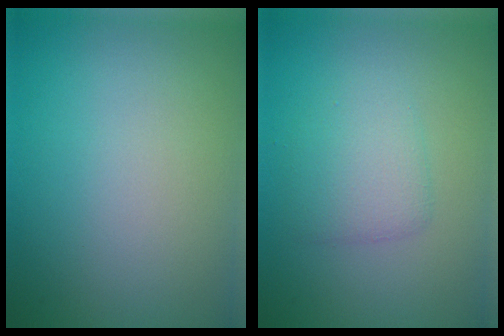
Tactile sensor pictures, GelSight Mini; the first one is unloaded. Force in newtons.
{"total": 2.7, "press": 2.7, "slide": 0.1}